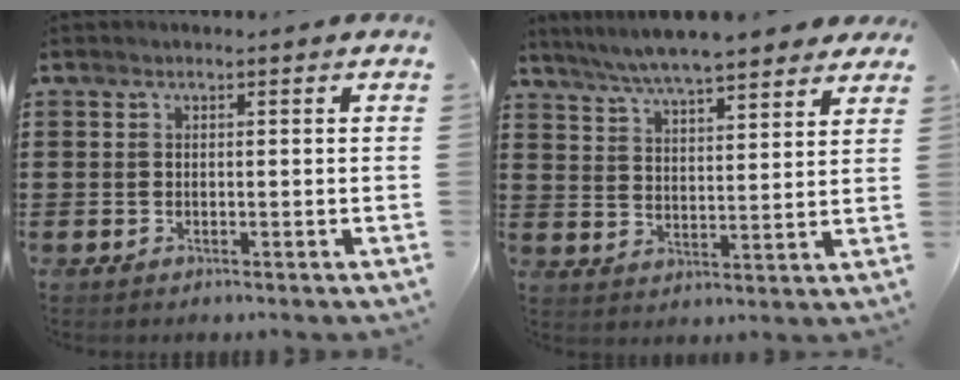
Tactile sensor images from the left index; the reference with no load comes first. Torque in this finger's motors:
{"motor_torque": [1.03, -1.11, 0.58, 0.21]}